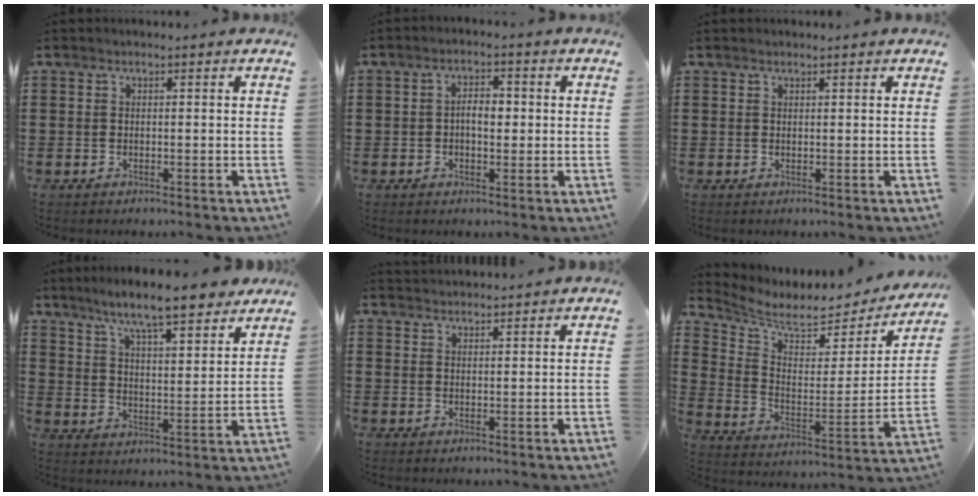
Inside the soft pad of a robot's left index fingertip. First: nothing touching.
{"total": 3.5, "force": [-0.2, 1.8, 3.1], "torque": [-0.051, 0.004, -0.008]}
{"total": 0.8, "force": [0.5, 0.5, -0.3], "torque": [0.005, 0.001, 0.011]}
{"total": 8.2, "force": [7.3, 0.5, 3.8], "torque": [-0.092, -0.038, 0.123]}
{"total": 1.9, "force": [1.9, 0.0, -0.6], "torque": [0.006, -0.003, 0.037]}
{"total": 5.2, "force": [4.7, 1.3, 1.6], "torque": [-0.062, -0.051, 0.080]}